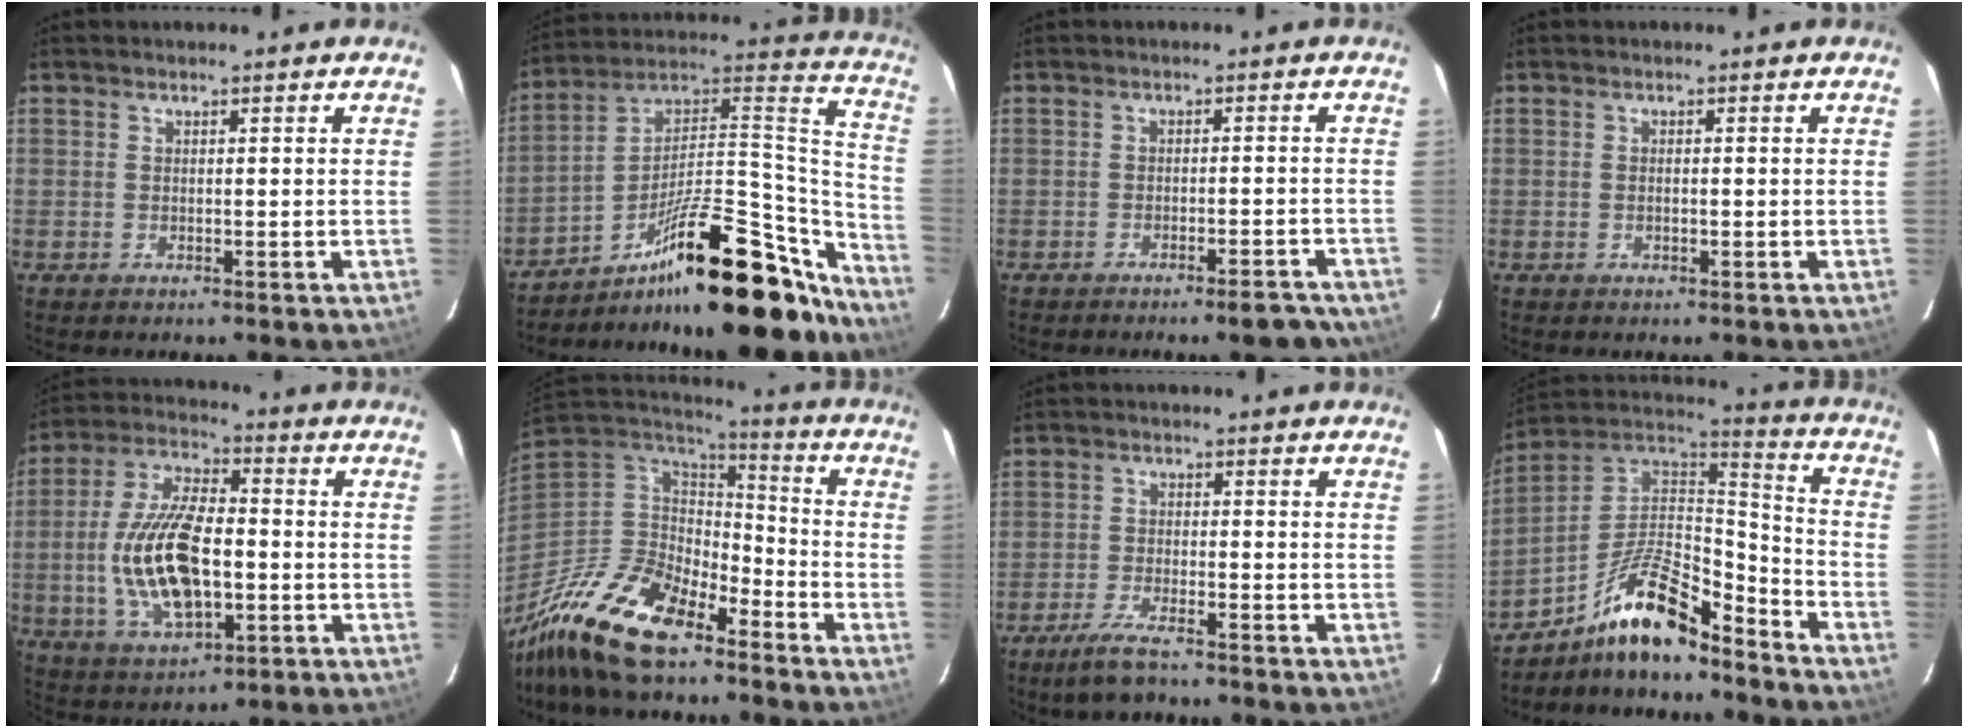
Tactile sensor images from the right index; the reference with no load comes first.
{"total": 30.9, "force": [-22.8, 9.4, 18.7], "torque": [-0.237, 0.042, -0.341]}
{"total": 5.7, "force": [-4.8, 1.6, 2.7], "torque": [-0.034, 0.010, -0.049]}
{"total": 0.8, "force": [-0.1, 0.3, 0.8], "torque": [-0.015, 0.001, -0.004]}
{"total": 17.4, "force": [-2.7, 7.8, 15.3], "torque": [-0.317, -0.002, -0.042]}
{"total": 19.1, "force": [-13.9, 8.0, 10.5], "torque": [-0.233, -0.028, -0.256]}
{"total": 6.4, "force": [-5.1, 1.4, 3.6], "torque": [-0.095, -0.008, -0.096]}
{"total": 15.4, "force": [-10.6, 5.0, 10.0], "torque": [-0.205, 0.014, -0.198]}